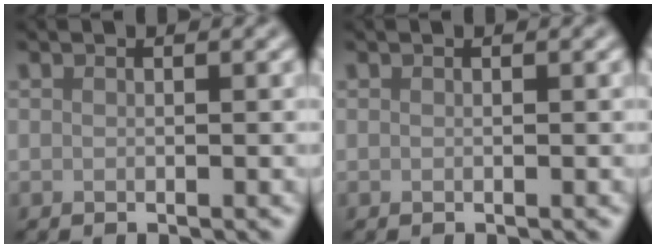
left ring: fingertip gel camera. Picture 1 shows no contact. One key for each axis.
{"total": 0.0}